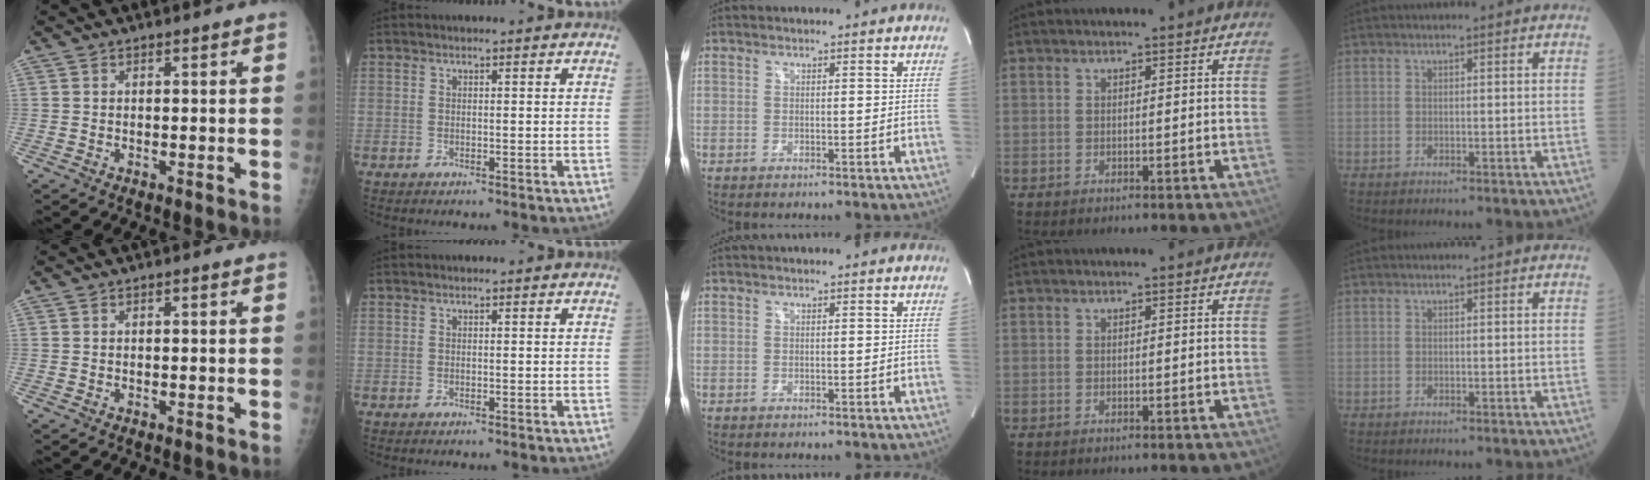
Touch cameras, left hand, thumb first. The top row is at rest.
{}